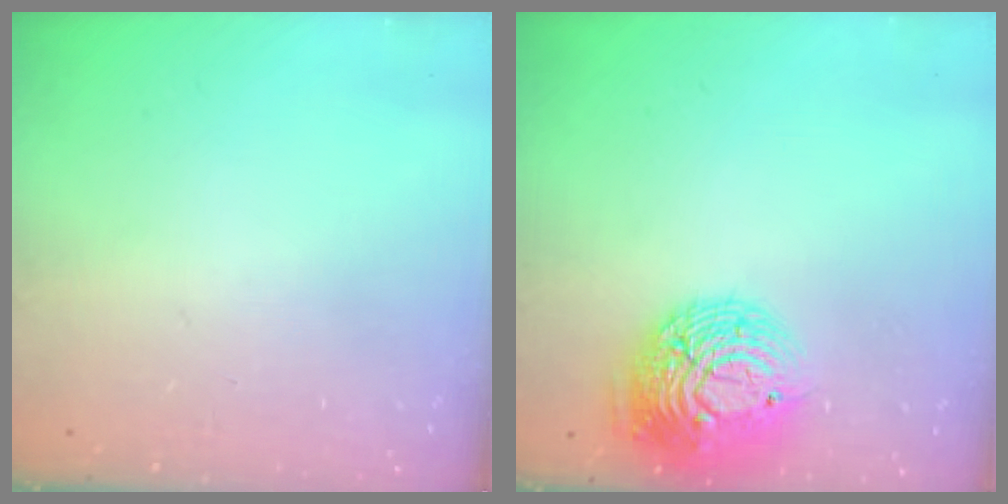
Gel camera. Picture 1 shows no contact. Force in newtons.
{"total": 13.9, "press": 13.8, "slide": 1.0}